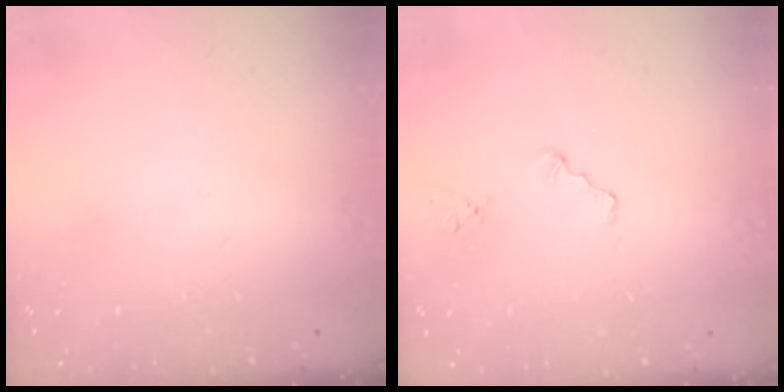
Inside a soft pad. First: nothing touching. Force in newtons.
{"total": 1.2, "press": 1.2, "slide": 0.3}